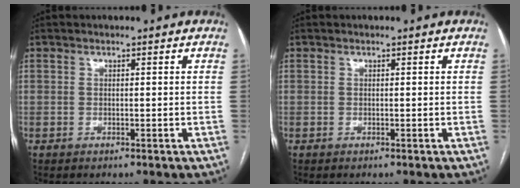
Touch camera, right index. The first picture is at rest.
{"total": 0.0}